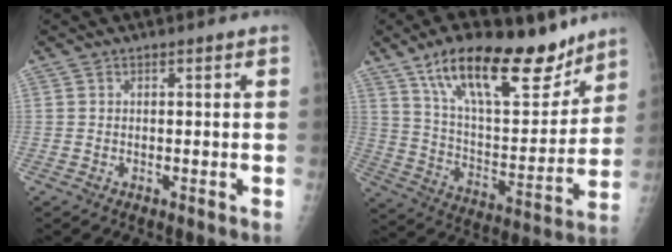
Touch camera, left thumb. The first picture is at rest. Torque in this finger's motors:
{"motor_torque": [0.68, 0.71, 1.41, -1.35, 0.16]}